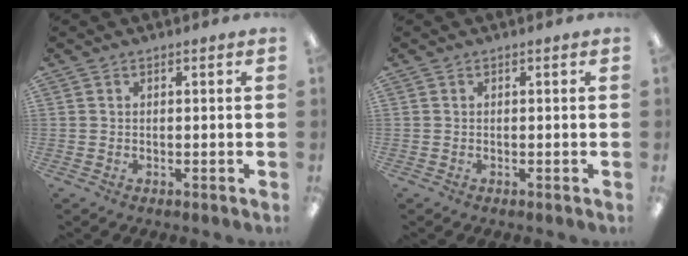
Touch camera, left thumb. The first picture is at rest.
{"total": 0.0}